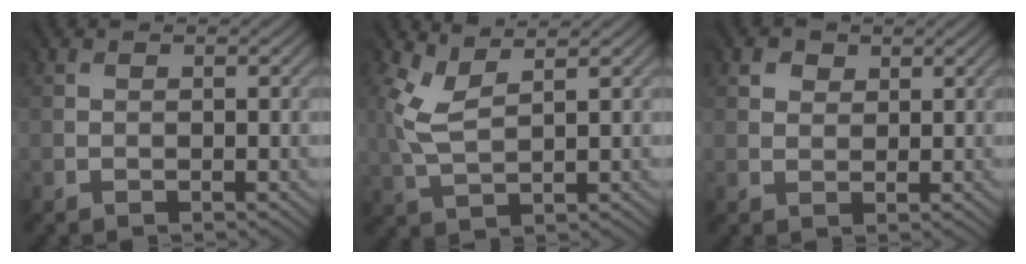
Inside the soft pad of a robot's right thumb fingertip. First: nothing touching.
{"total": 3.7, "force": [2.1, 1.3, 2.8], "torque": [-0.084, 0.002, 0.050]}
{"total": 1.7, "force": [1.2, 1.2, -0.1], "torque": [0.003, 0.000, 0.023]}